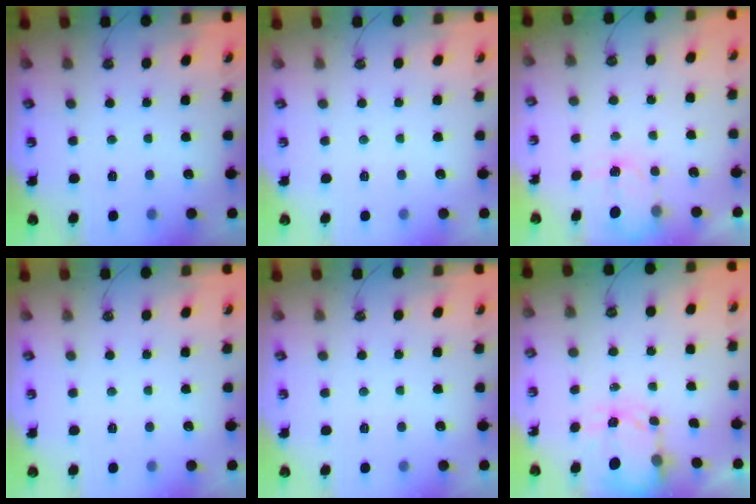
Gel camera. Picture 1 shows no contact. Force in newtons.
{"total": 0.0}
{"total": 2.4, "press": 2.4, "slide": 0.5}
{"total": 0.0}
{"total": 0.0}
{"total": 3.5, "press": 3.5, "slide": 0.4}